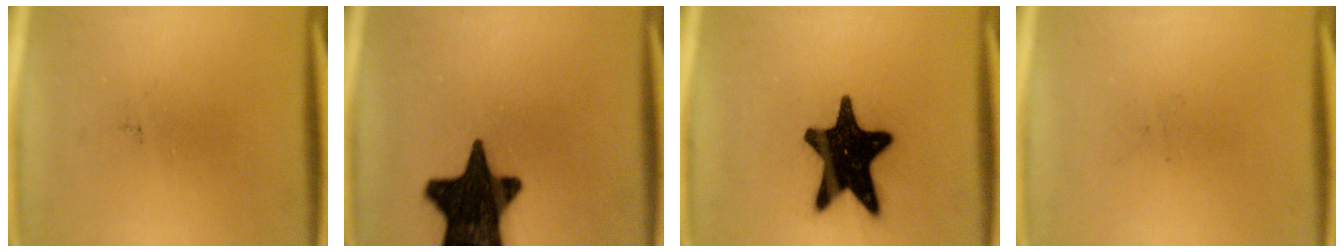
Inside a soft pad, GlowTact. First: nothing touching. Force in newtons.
{"total": 18.9}
{"total": 19.8}
{"total": 0.0}